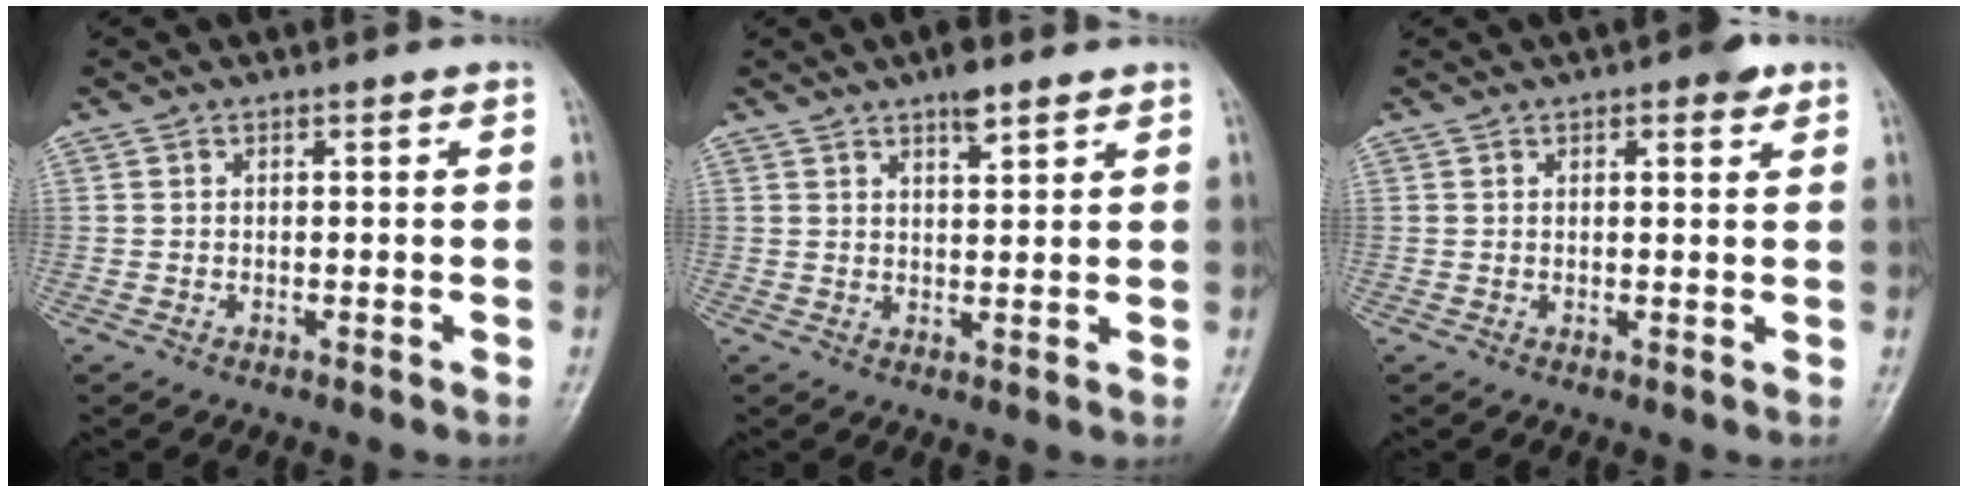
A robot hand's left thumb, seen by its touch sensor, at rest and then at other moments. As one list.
[{"total": 4.1, "force": [3.0, 1.3, 2.5], "torque": [-0.030, -0.016, 0.049]}, {"total": 3.2, "force": [2.0, 1.3, 2.2], "torque": [-0.019, -0.005, 0.022]}]